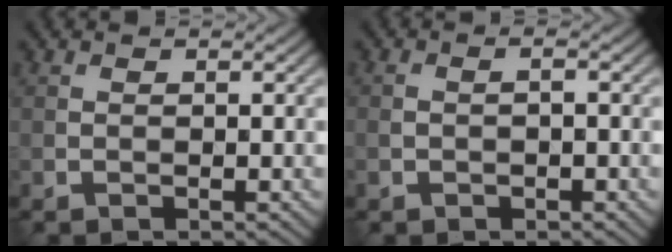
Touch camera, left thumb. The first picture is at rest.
{"total": 1.6, "force": [-0.7, 0.9, 1.1], "torque": [-0.027, -0.001, -0.014]}